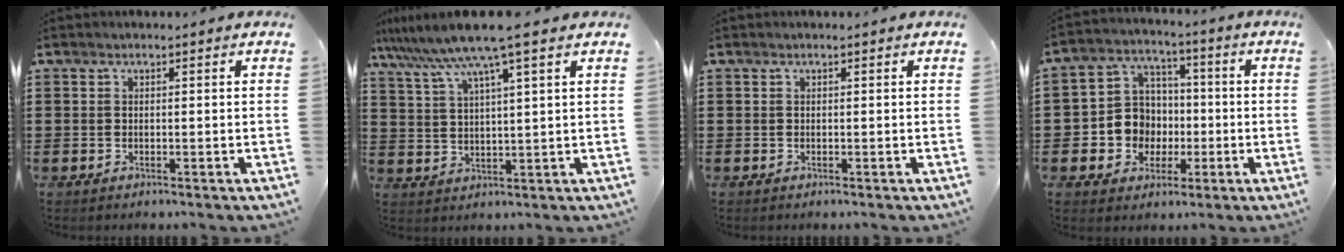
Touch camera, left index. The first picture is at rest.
{"total": 7.8, "force": [5.8, -0.3, 5.2], "torque": [-0.120, -0.025, 0.099]}
{"total": 0.0}
{"total": 8.1, "force": [-0.9, 7.8, 2.1], "torque": [-0.080, 0.012, -0.011]}